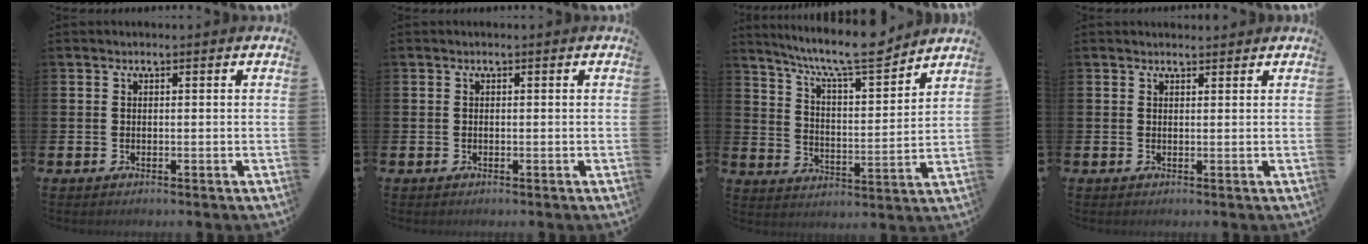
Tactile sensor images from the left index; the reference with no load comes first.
{"total": 0.0}
{"total": 10.1, "force": [9.0, 1.0, 4.5], "torque": [-0.104, -0.059, 0.153]}
{"total": 1.1, "force": [1.1, 0.2, 0.2], "torque": [0.005, -0.003, 0.018]}